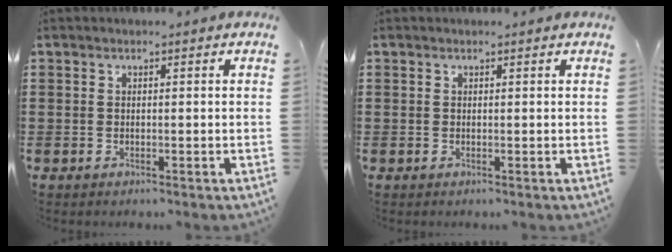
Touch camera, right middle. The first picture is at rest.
{"total": 0.0}